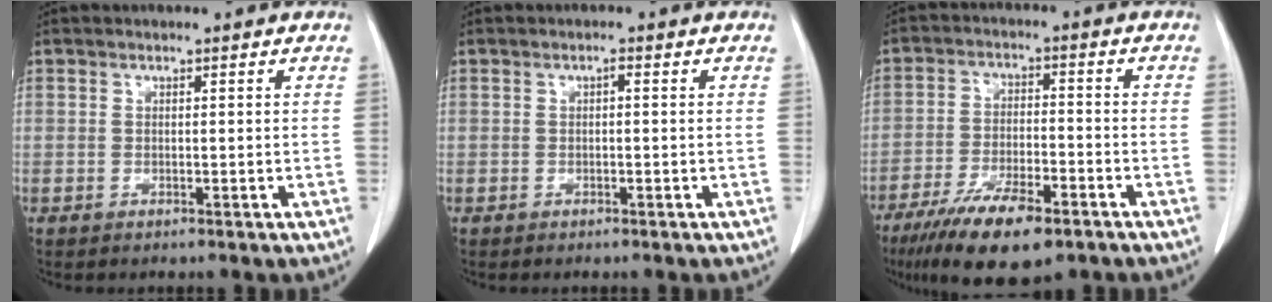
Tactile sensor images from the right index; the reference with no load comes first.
{"total": 0.6, "force": [0.0, 0.2, 0.6], "torque": [-0.010, 0.002, 0.001]}
{"total": 12.1, "force": [-7.9, 3.4, 8.5], "torque": [-0.148, -0.018, -0.134]}